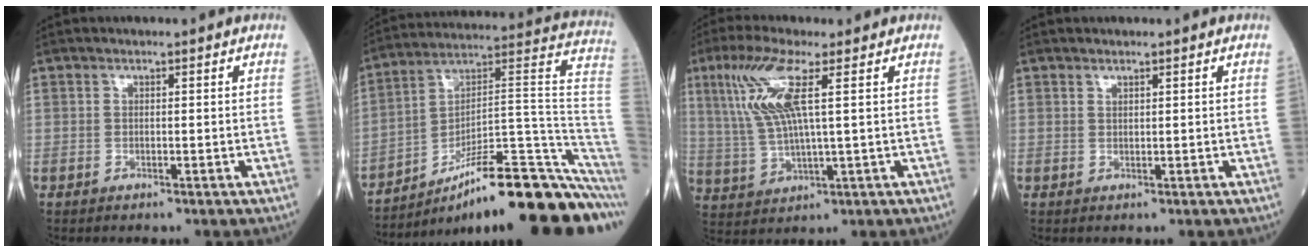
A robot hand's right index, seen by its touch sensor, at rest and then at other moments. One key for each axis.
{"total": 22.6, "fx": -15.5, "fy": 1.3, "fz": 16.4, "tx": -0.143, "ty": 0.058, "tz": -0.238}
{"total": 9.8, "fx": 3.5, "fy": 1.0, "fz": 9.1, "tx": -0.214, "ty": 0.005, "tz": 0.071}
{"total": 0.5, "fx": 0.5, "fy": 0.1, "fz": 0.2, "tx": -0.006, "ty": -0.005, "tz": 0.009}